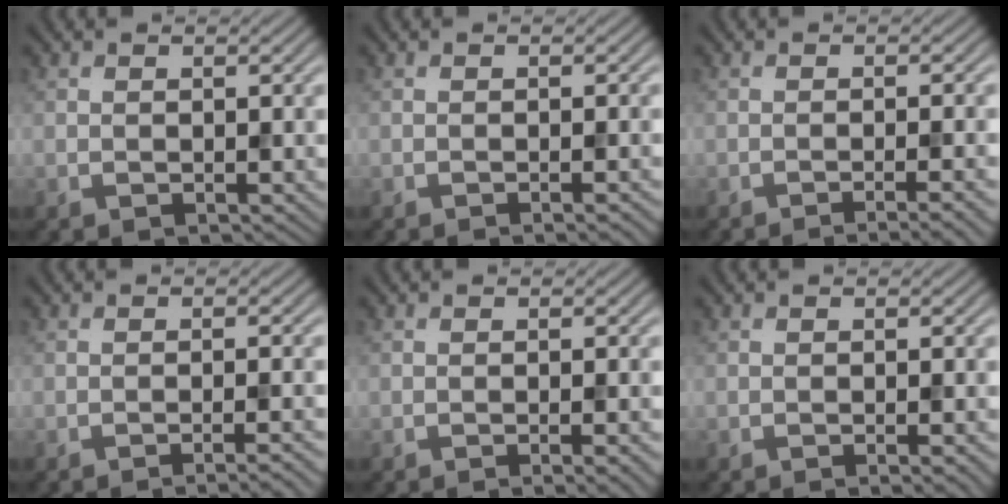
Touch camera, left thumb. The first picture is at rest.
{"total": 1.4, "force": [-0.5, 0.3, 1.3], "torque": [-0.010, 0.002, -0.012]}
{"total": 3.9, "force": [-2.0, 0.7, 3.3], "torque": [-0.041, 0.007, -0.039]}
{"total": 3.4, "force": [-2.0, 0.5, 2.7], "torque": [-0.031, 0.007, -0.041]}
{"total": 2.5, "force": [-0.9, 0.6, 2.3], "torque": [-0.025, 0.002, -0.019]}
{"total": 1.7, "force": [-0.6, 0.4, 1.5], "torque": [-0.014, 0.001, -0.014]}